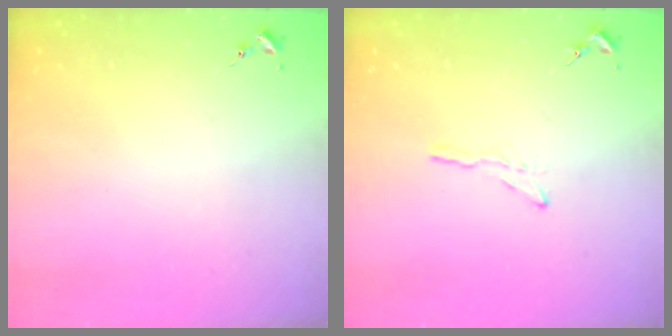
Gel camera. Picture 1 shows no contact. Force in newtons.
{"total": 3.2, "press": 3.2, "slide": 0.3}